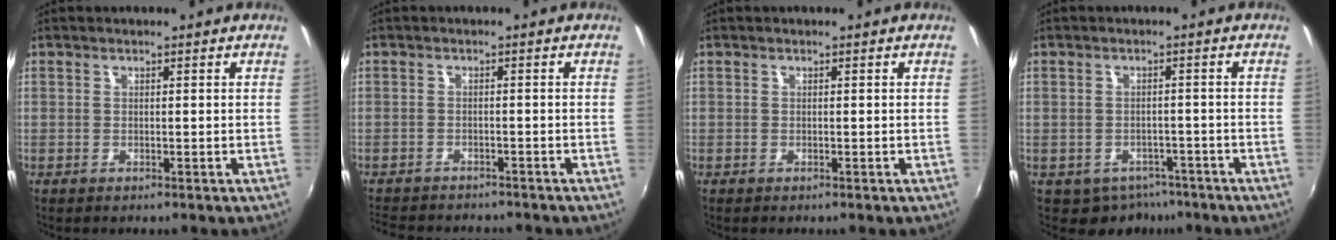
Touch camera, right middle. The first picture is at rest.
{"total": 8.7, "force": [-7.9, 2.4, 2.8], "torque": [-0.074, -0.016, -0.121]}
{"total": 0.0}
{"total": 5.1, "force": [-3.5, 3.5, 1.1], "torque": [-0.027, 0.002, -0.041]}